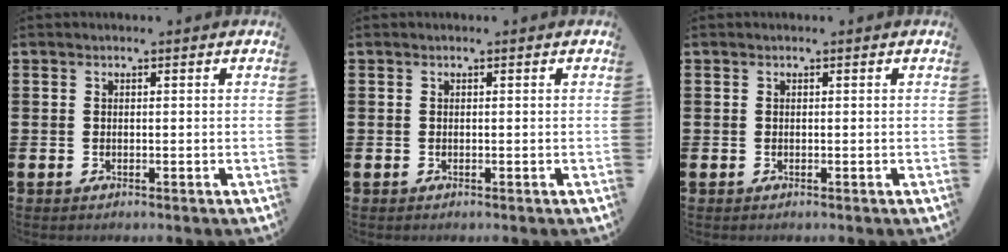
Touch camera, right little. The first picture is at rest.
{"total": 0.0}
{"total": 0.0}